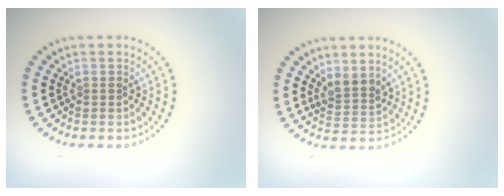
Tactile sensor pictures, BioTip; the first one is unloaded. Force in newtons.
{"total": 2.2, "press": 1.8, "slide": 1.3}